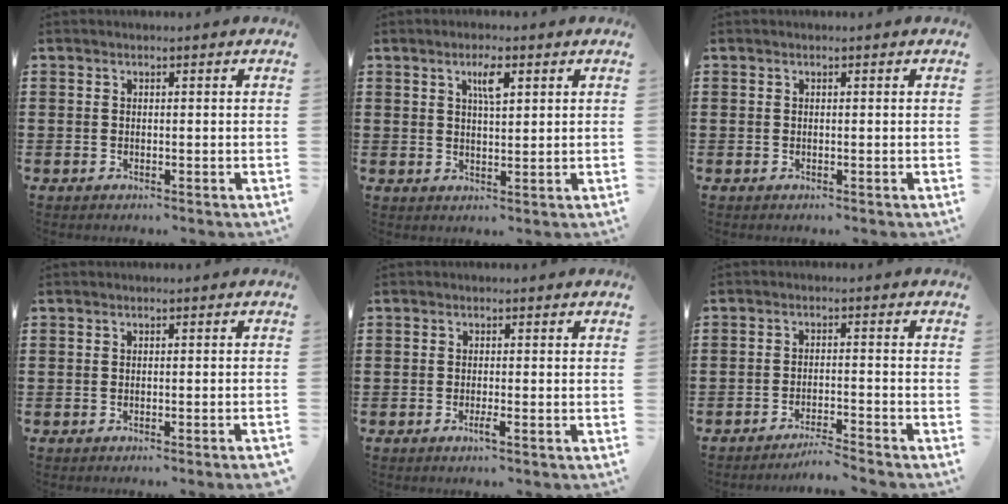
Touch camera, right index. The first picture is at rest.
{"total": 3.8, "force": [1.8, 1.0, 3.2], "torque": [-0.053, 0.002, 0.024]}
{"total": 0.0}
{"total": 1.0, "force": [-0.8, -0.2, 0.6], "torque": [-0.011, -0.002, -0.015]}
{"total": 1.4, "force": [-0.8, 0.0, 1.2], "torque": [-0.027, -0.005, -0.017]}
{"total": 3.4, "force": [-3.3, -0.6, 0.7], "torque": [-0.015, -0.007, -0.067]}